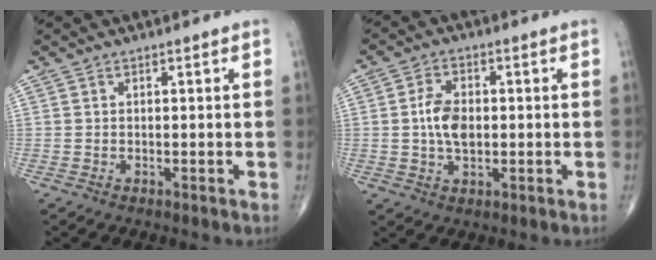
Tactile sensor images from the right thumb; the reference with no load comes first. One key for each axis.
{"total": 6.5, "fx": 0.1, "fy": 4.0, "fz": 5.2, "tx": -0.089, "ty": 0.005, "tz": 0.000}